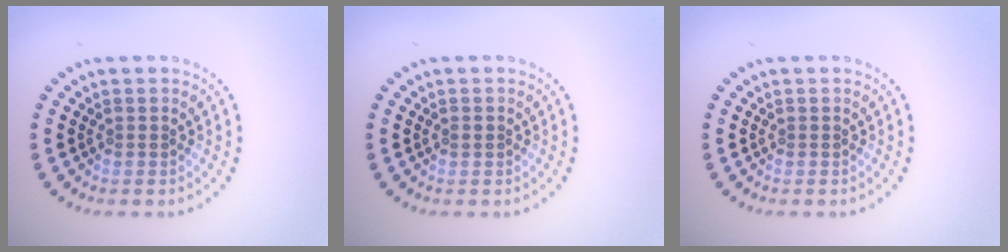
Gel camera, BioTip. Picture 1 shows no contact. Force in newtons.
{"total": 0.6, "press": 0.6, "slide": 0.1}
{"total": 0.0}